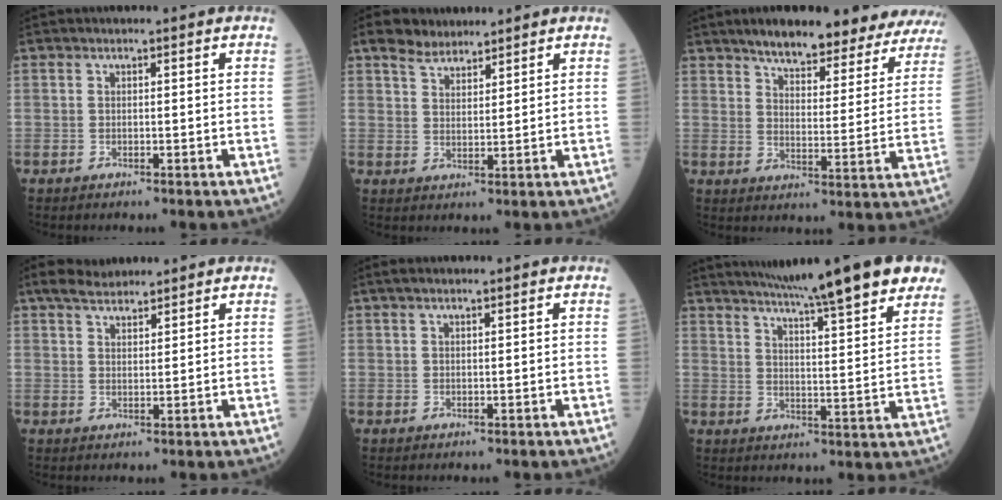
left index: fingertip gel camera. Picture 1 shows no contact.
{"total": 3.9, "force": [3.2, 1.8, 1.2], "torque": [-0.035, 0.012, 0.063]}
{"total": 21.7, "force": [19.3, 4.8, 8.6], "torque": [-0.102, -0.025, 0.231]}
{"total": 4.2, "force": [3.7, 1.2, 1.6], "torque": [-0.037, 0.016, 0.068]}
{"total": 1.8, "force": [1.2, 0.1, 1.3], "torque": [-0.025, 0.015, 0.022]}
{"total": 21.3, "force": [16.9, 1.1, 12.9], "torque": [-0.197, 0.001, 0.222]}